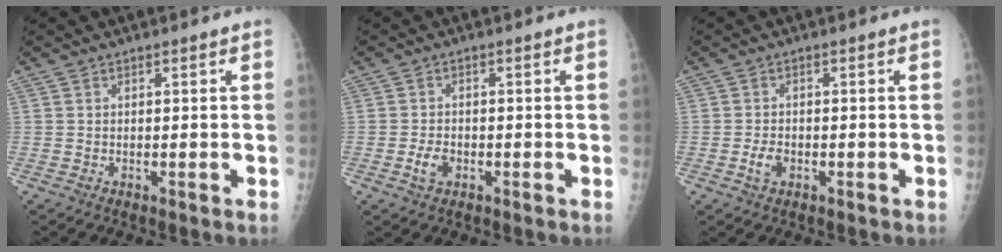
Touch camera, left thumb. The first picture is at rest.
{"total": 2.8, "force": [-1.0, 1.9, 1.9], "torque": [-0.035, 0.004, -0.018]}
{"total": 2.6, "force": [-0.9, 1.7, 1.8], "torque": [-0.032, 0.003, -0.016]}